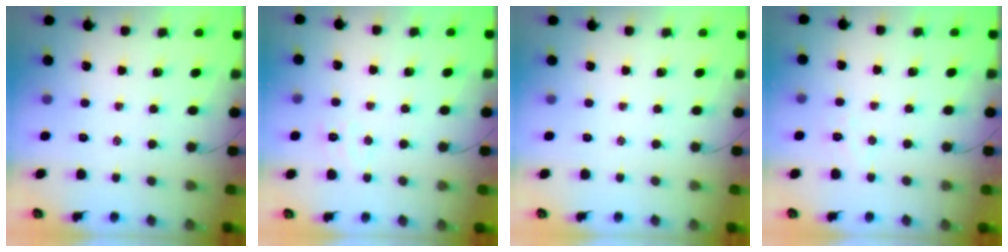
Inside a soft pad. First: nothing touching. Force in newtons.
{"total": 3.9, "press": 3.8, "slide": 1.0}
{"total": 0.0}
{"total": 3.9, "press": 3.8, "slide": 0.8}